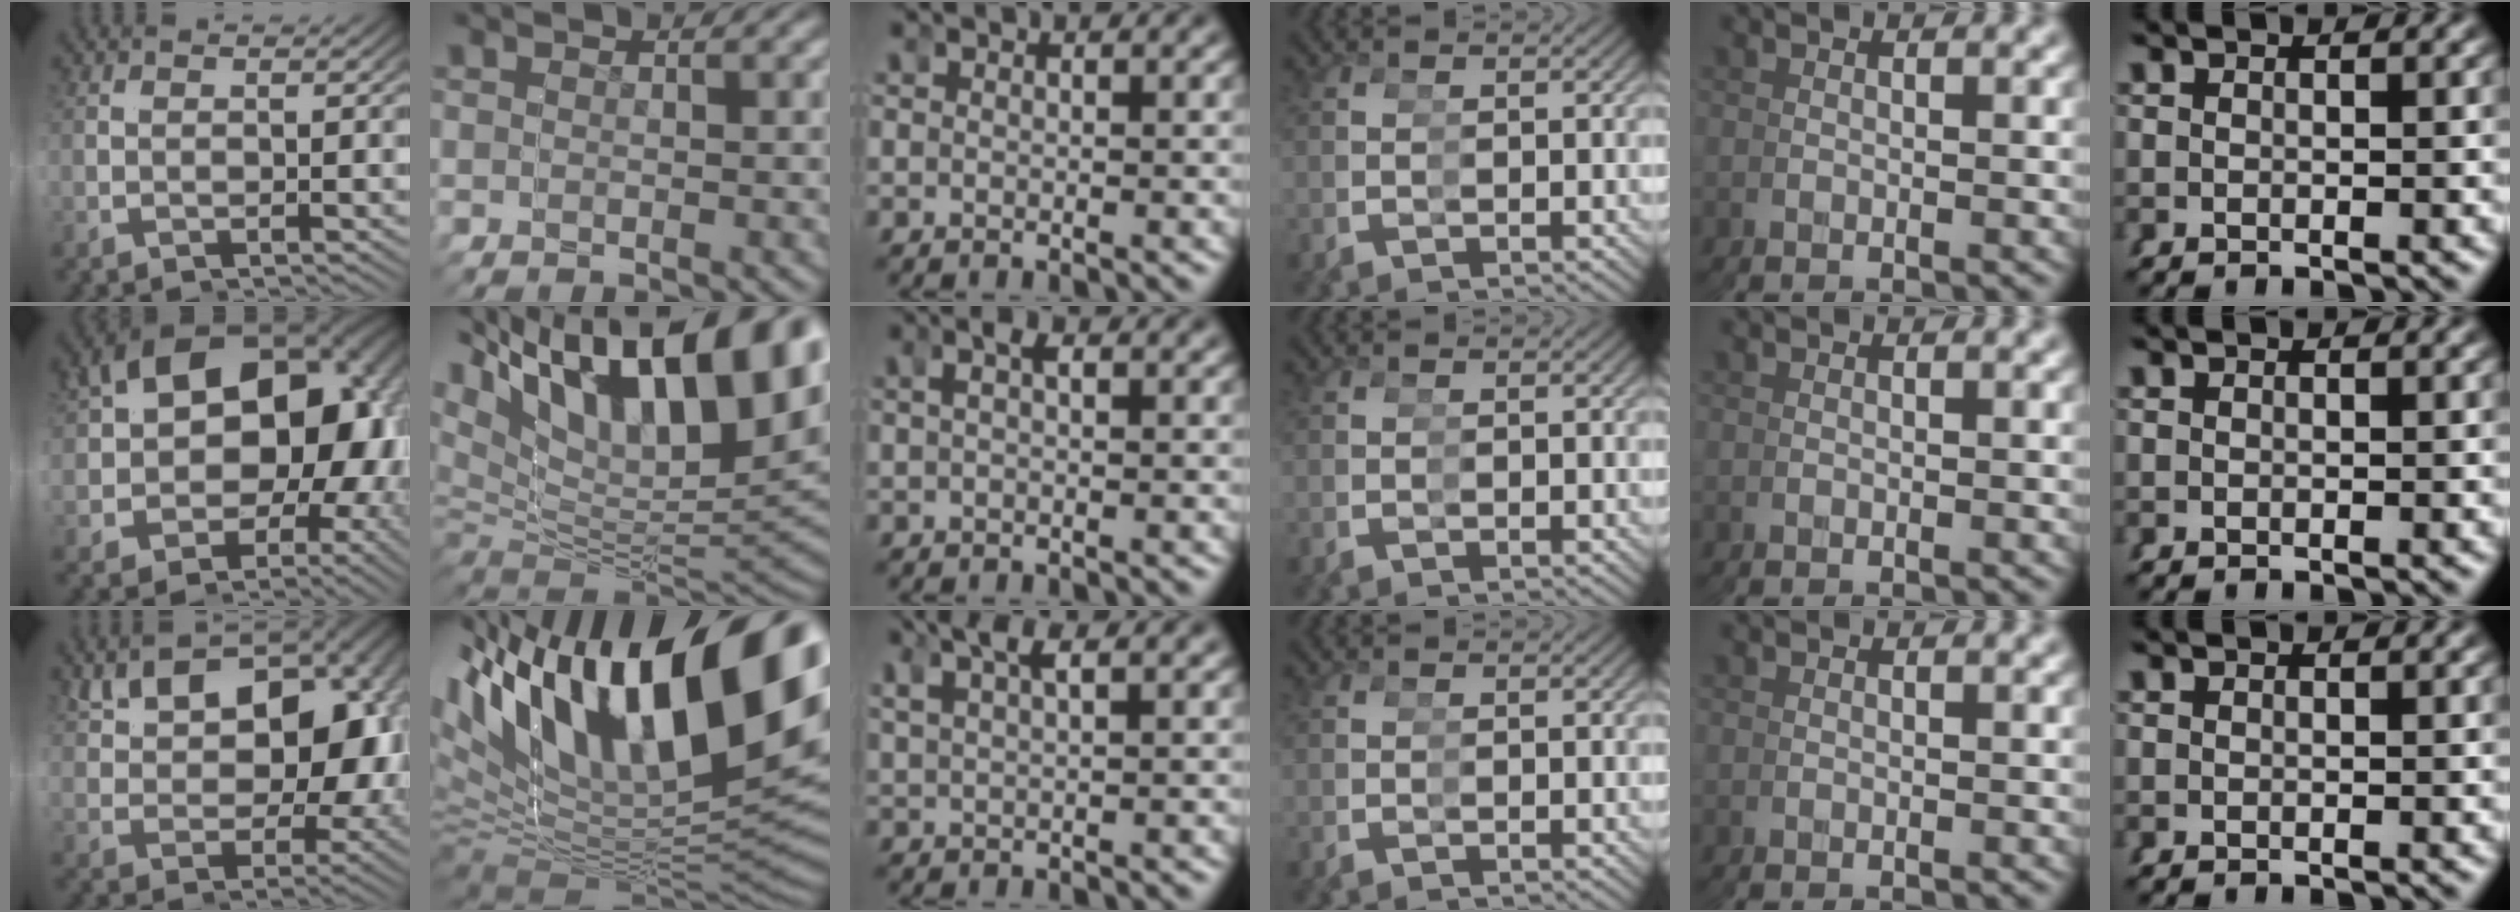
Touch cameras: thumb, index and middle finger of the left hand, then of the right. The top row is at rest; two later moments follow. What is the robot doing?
{"motion": "grasp_and_lifting", "object": "pipette"}